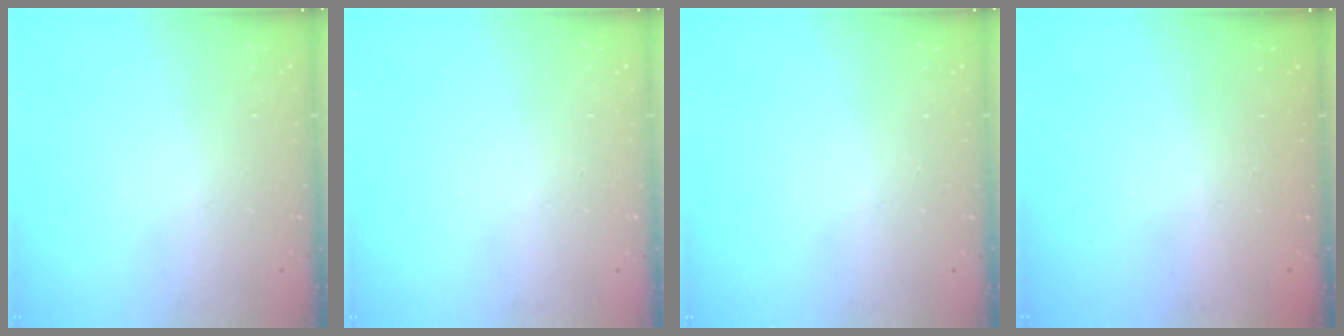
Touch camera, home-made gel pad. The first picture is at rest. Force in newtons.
{"total": 0.0}
{"total": 0.0}
{"total": 2.4, "press": 2.3, "slide": 0.7}